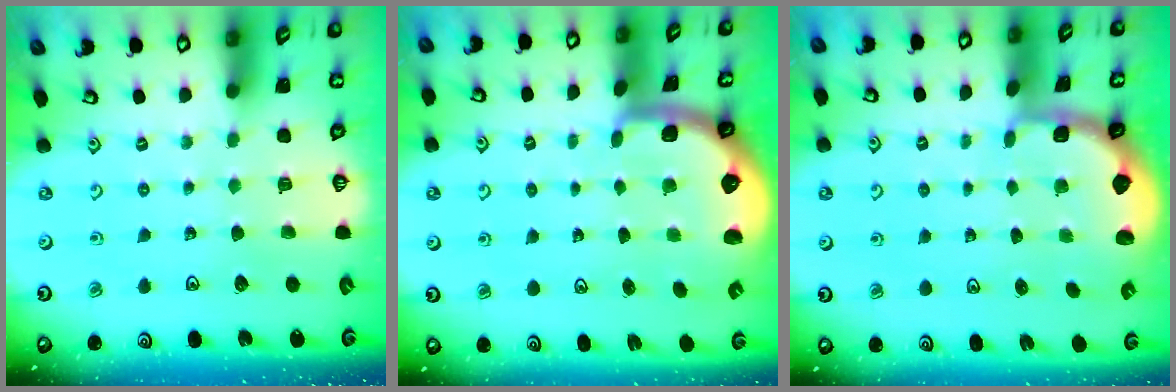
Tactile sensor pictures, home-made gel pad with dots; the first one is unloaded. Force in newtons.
{"total": 2.4, "press": 2.3, "slide": 0.8}
{"total": 1.2, "press": 1.2, "slide": 0.2}